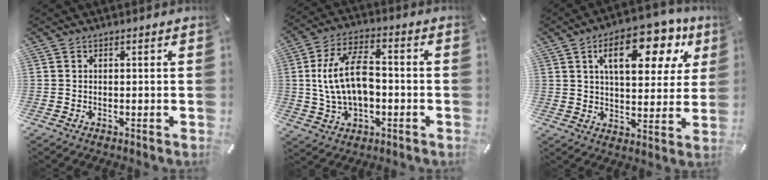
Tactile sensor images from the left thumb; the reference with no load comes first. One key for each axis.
{"total": 13.8, "fx": -0.5, "fy": 8.4, "fz": 11.0, "tx": -0.214, "ty": 0.015, "tz": -0.004}
{"total": 17.7, "fx": 8.5, "fy": 8.7, "fz": 12.9, "tx": -0.182, "ty": -0.027, "tz": 0.131}